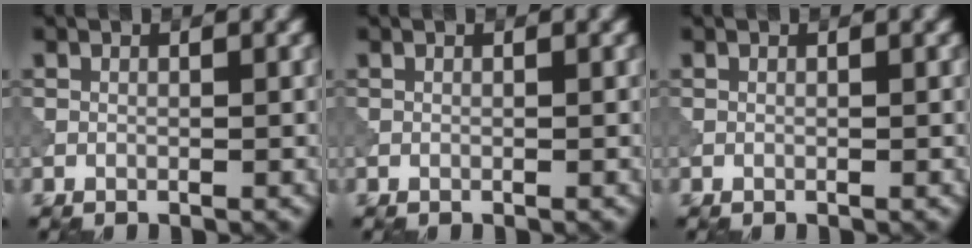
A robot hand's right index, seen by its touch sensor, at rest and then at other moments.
{"total": 0.0}
{"total": 0.0}